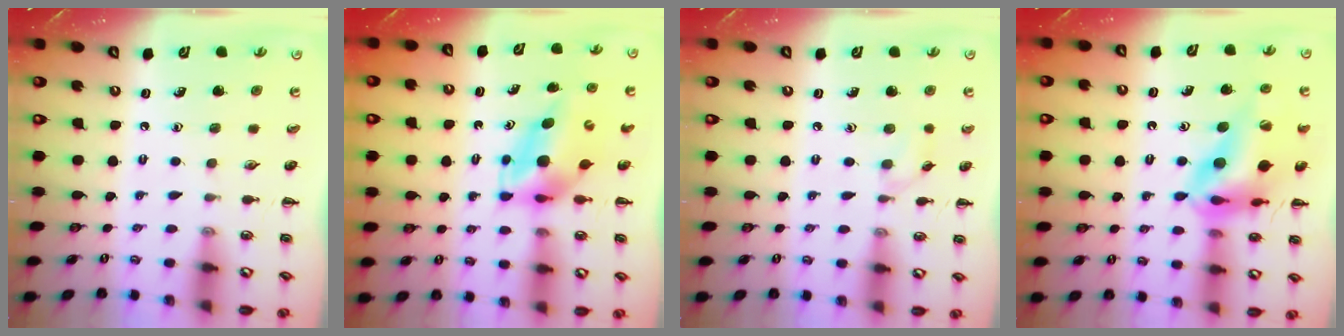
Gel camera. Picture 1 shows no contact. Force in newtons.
{"total": 5.1, "press": 5.0, "slide": 1.0}
{"total": 5.9, "press": 5.5, "slide": 2.2}
{"total": 16.7, "press": 16.4, "slide": 3.3}